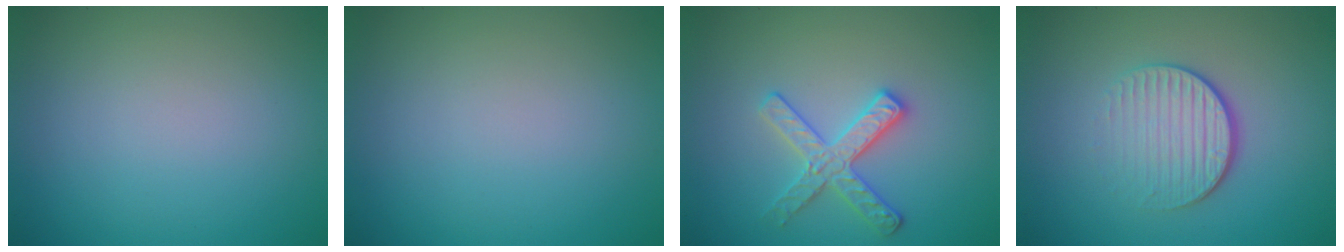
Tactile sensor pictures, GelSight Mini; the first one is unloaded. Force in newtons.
{"total": 0.0}
{"total": 2.9, "press": 2.8, "slide": 0.6}
{"total": 4.1, "press": 2.7, "slide": 3.1}